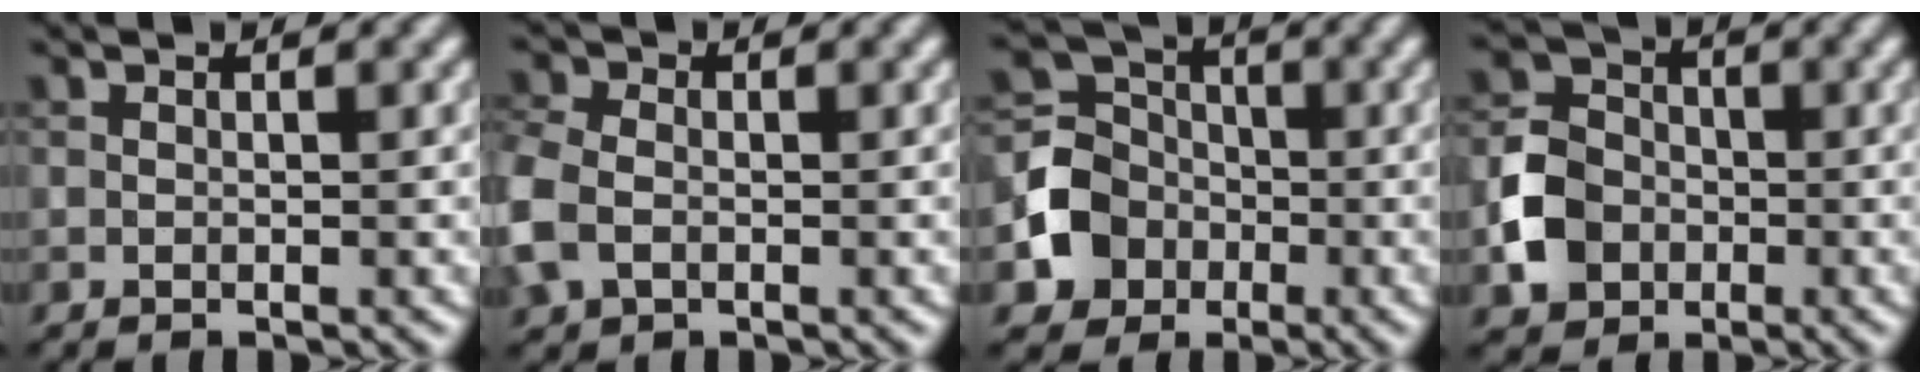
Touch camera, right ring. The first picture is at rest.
{"total": 5.0, "force": [-1.2, 3.7, 3.1], "torque": [-0.099, -0.002, -0.034]}
{"total": 5.1, "force": [-1.7, 4.6, 1.5], "torque": [-0.029, 0.007, -0.043]}
{"total": 5.1, "force": [-1.6, 4.3, 2.2], "torque": [-0.045, 0.004, -0.040]}